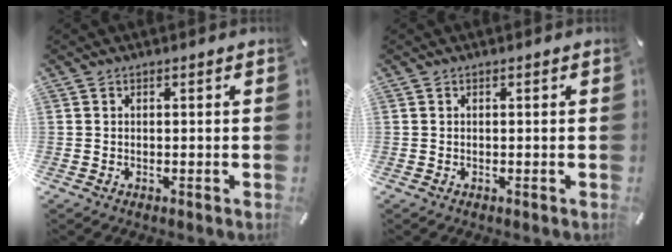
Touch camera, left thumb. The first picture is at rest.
{"total": 0.0}